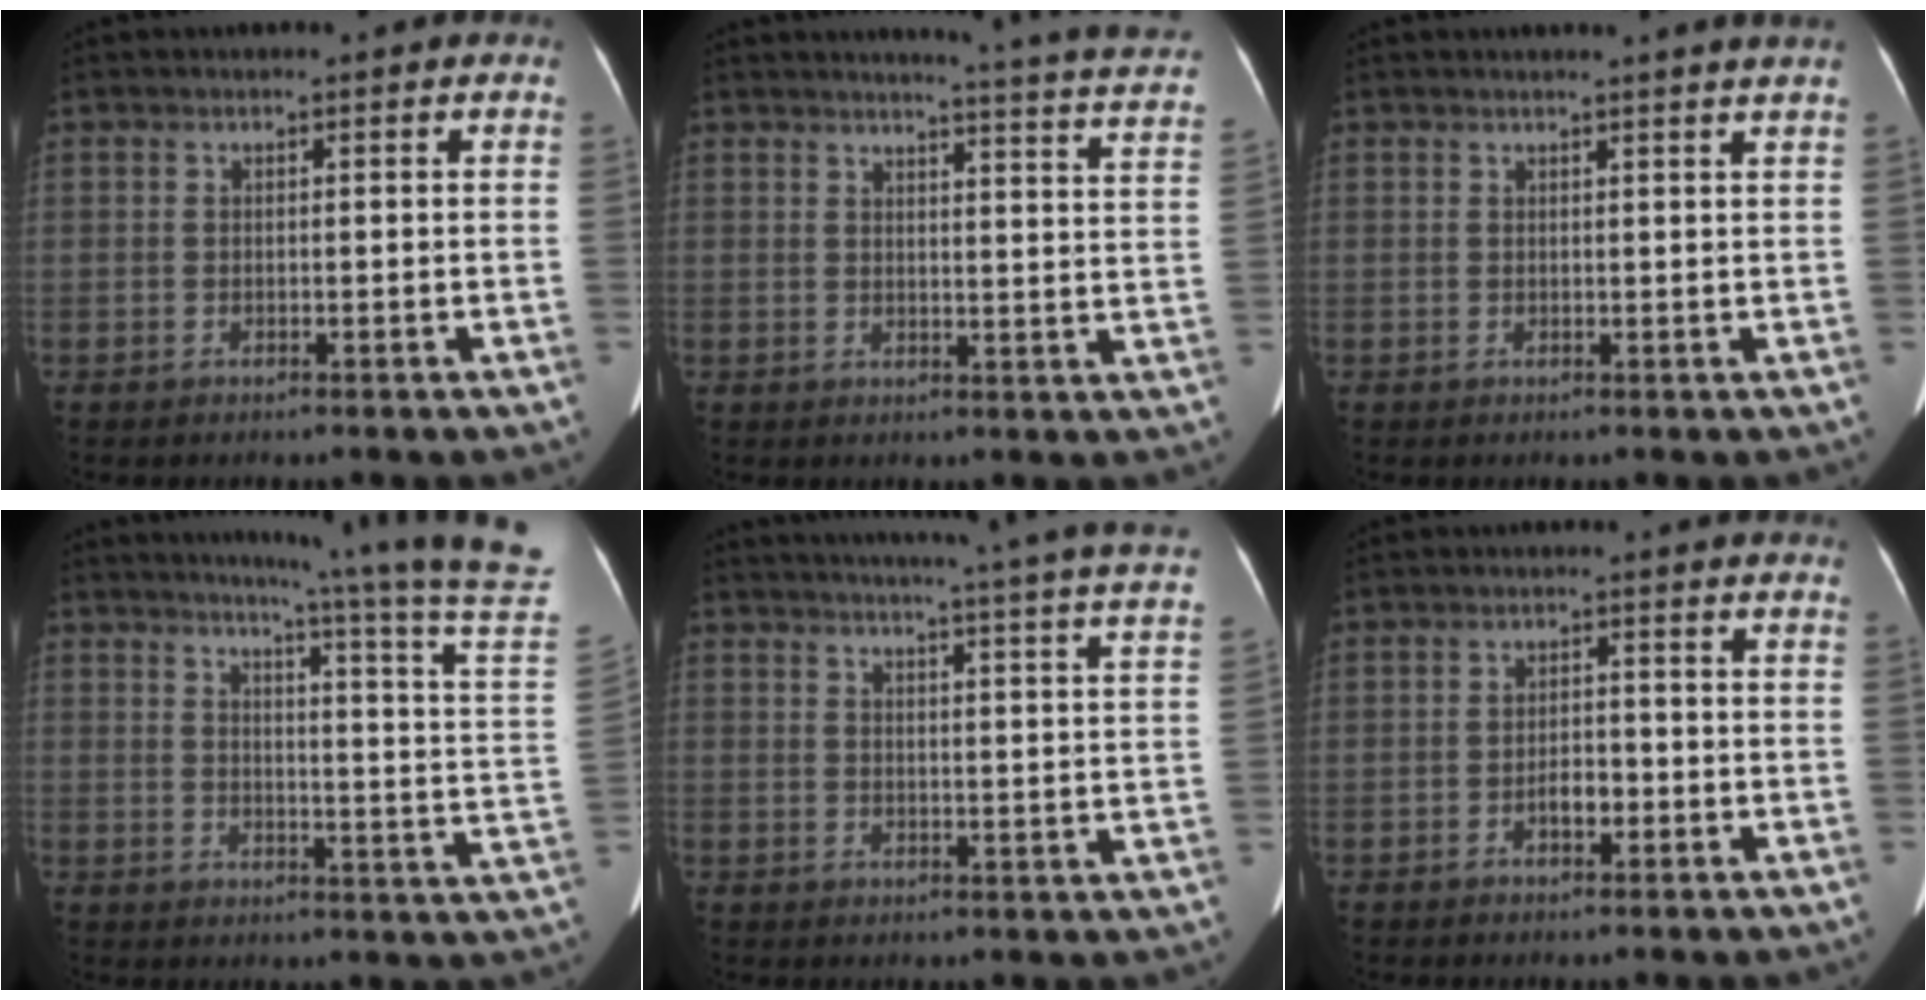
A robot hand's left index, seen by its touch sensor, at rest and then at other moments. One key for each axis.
{"total": 15.6, "fx": 14.8, "fy": -0.8, "fz": 4.9, "tx": -0.058, "ty": -0.091, "tz": 0.145}
{"total": 3.3, "fx": 3.0, "fy": -0.8, "fz": 1.2, "tx": -0.018, "ty": -0.003, "tz": 0.027}
{"total": 19.1, "fx": 16.5, "fy": -3.2, "fz": 9.0, "tx": -0.134, "ty": -0.097, "tz": 0.188}
{"total": 26.8, "fx": 24.6, "fy": -1.0, "fz": 10.7, "tx": -0.160, "ty": -0.069, "tz": 0.286}
{"total": 2.6, "fx": -1.2, "fy": 1.2, "fz": 1.9, "tx": -0.031, "ty": 0.005, "tz": -0.020}